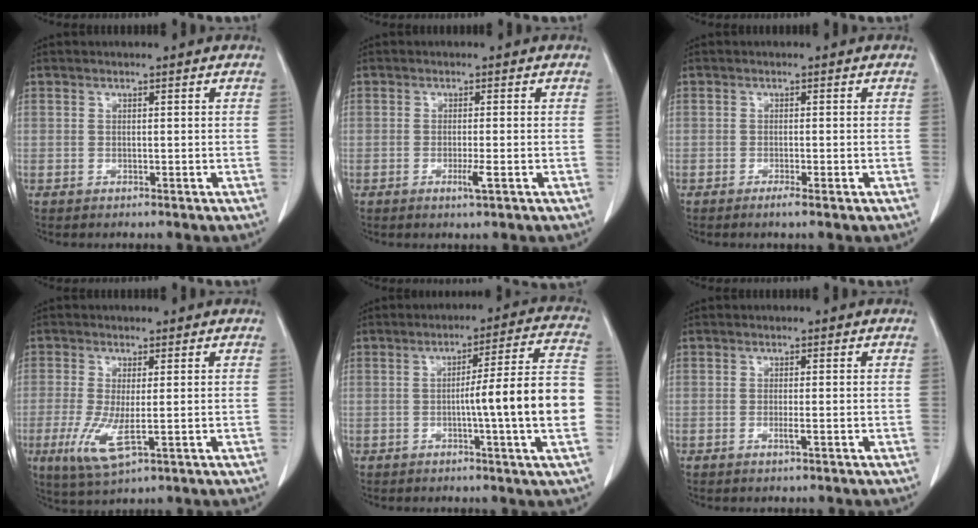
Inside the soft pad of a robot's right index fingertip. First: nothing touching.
{"total": 2.0, "force": [-0.8, -0.2, 1.8], "torque": [-0.031, -0.006, -0.016]}
{"total": 1.4, "force": [-0.9, -0.2, 1.1], "torque": [-0.019, -0.001, -0.015]}
{"total": 6.5, "force": [-1.6, 1.4, 6.2], "torque": [-0.131, -0.020, -0.025]}
{"total": 12.9, "force": [-2.1, -1.0, 12.7], "torque": [-0.176, 0.013, -0.036]}
{"total": 1.0, "force": [-0.5, -0.2, 0.9], "torque": [-0.018, -0.003, -0.009]}